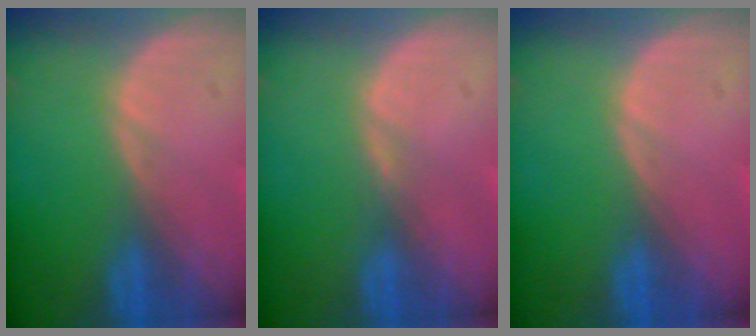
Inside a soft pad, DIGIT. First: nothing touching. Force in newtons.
{"total": 0.7, "press": 0.7, "slide": 0.2}
{"total": 0.0}